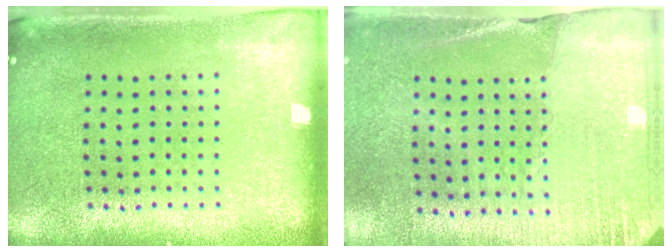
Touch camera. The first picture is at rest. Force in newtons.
{"total": 2.6, "press": 2.5, "slide": 0.6}